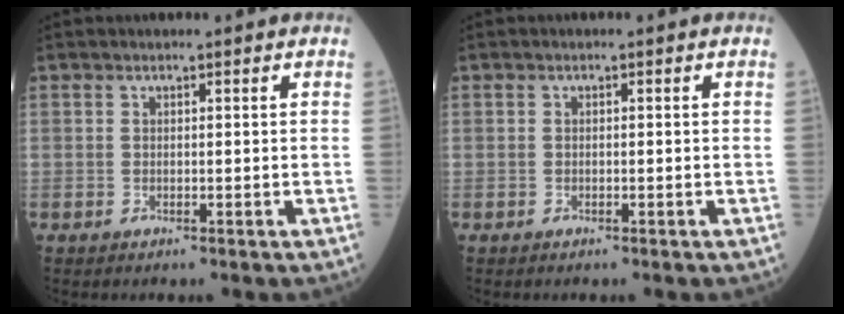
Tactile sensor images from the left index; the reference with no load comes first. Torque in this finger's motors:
{"motor_torque": [-0.01, -0.01, 0.01, 0.00]}